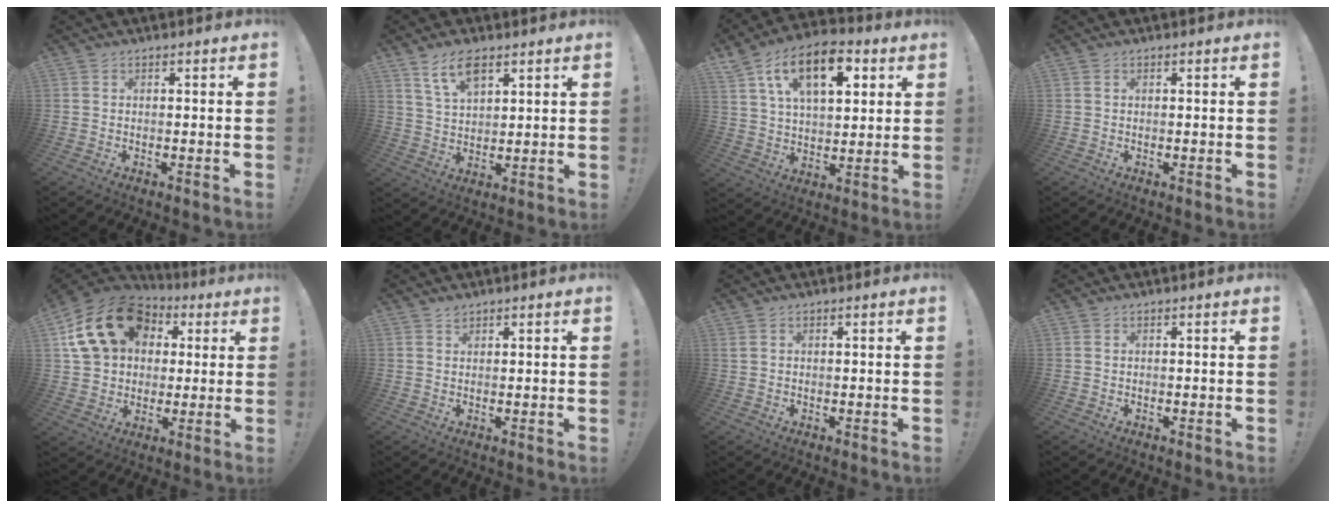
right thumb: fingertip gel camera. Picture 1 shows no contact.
{"total": 8.4, "force": [5.3, 3.8, 5.3], "torque": [-0.100, -0.011, 0.098]}
{"total": 16.4, "force": [7.4, 9.3, 11.4], "torque": [-0.189, -0.010, 0.130]}
{"total": 0.0}
{"total": 19.5, "force": [7.1, 14.9, 10.5], "torque": [-0.171, -0.018, 0.144]}
{"total": 1.3, "force": [1.2, 0.6, 0.2], "torque": [0.008, -0.008, 0.020]}
{"total": 0.8, "force": [0.4, 0.5, 0.5], "torque": [-0.013, 0.003, 0.009]}
{"total": 0.0}